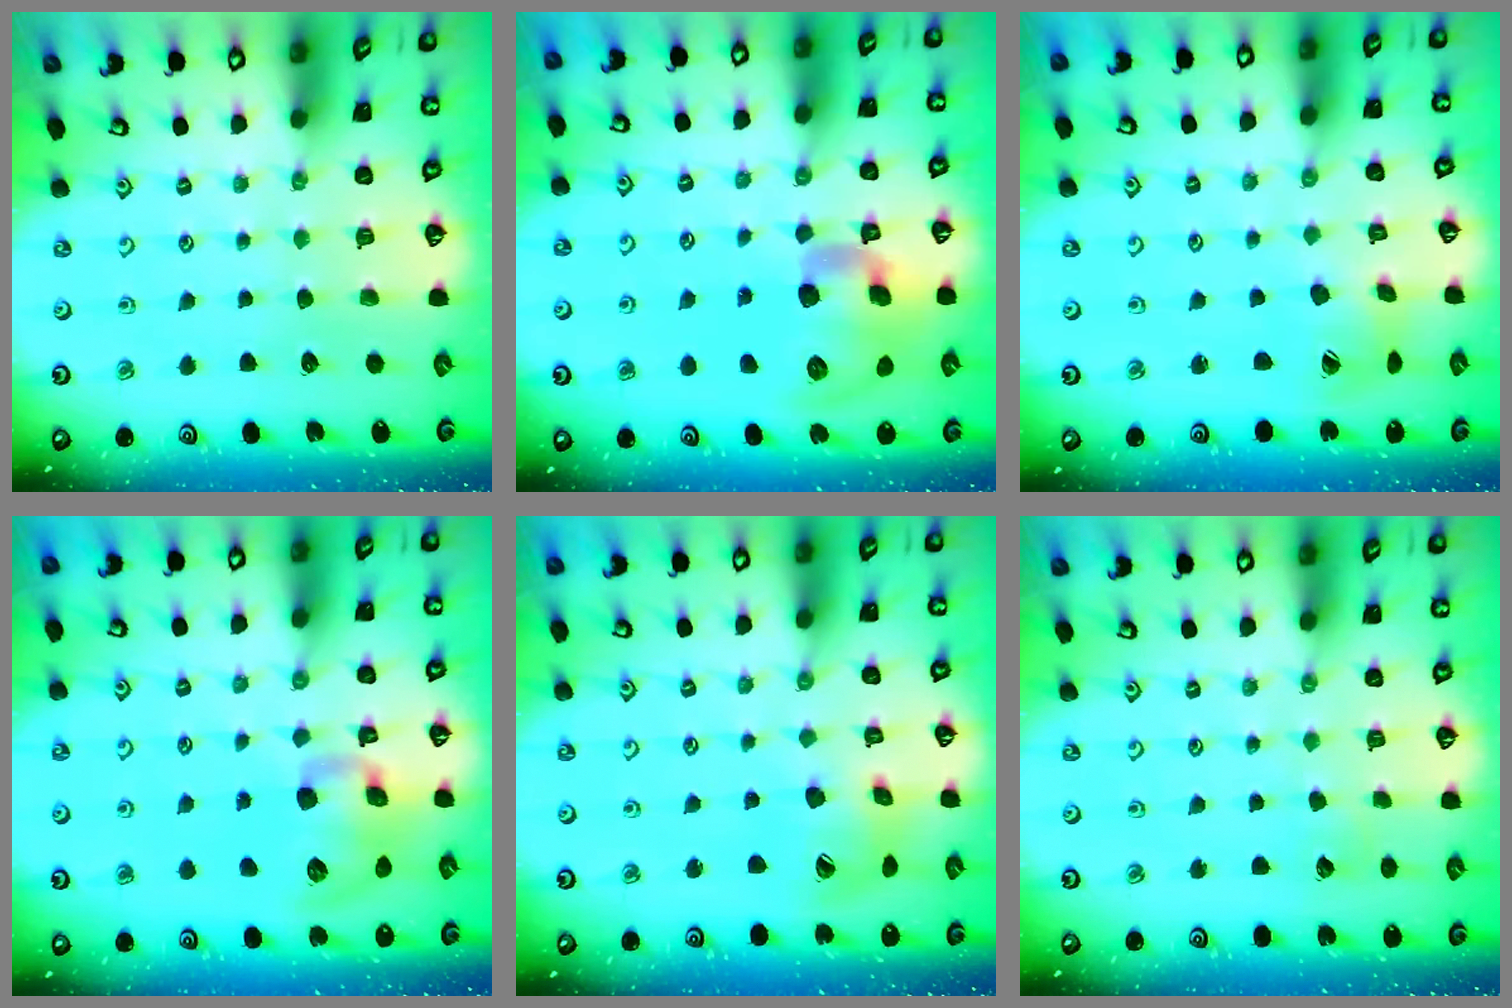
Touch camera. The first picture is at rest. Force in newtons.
{"total": 17.3, "press": 17.1, "slide": 2.7}
{"total": 7.8, "press": 7.7, "slide": 0.8}
{"total": 13.7, "press": 13.5, "slide": 2.4}
{"total": 12.0, "press": 12.0, "slide": 1.4}
{"total": 2.3, "press": 2.3, "slide": 0.1}